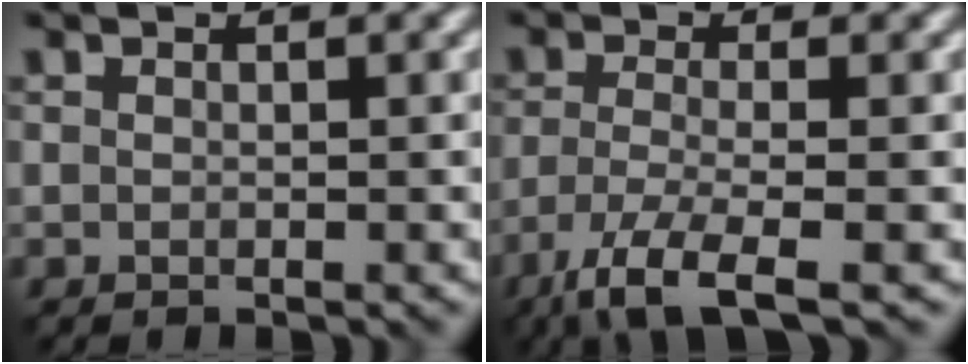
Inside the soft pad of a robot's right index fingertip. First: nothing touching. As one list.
[{"total": 5.1, "force": [-3.1, 1.0, 3.9], "torque": [-0.077, -0.010, -0.072]}]